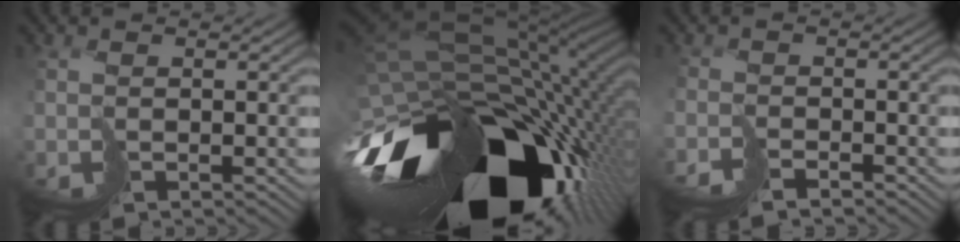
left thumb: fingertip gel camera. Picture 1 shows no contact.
{"total": 17.6, "force": [-6.5, 9.8, 13.1], "torque": [-0.280, -0.067, -0.059]}
{"total": 2.0, "force": [-2.0, -0.1, -0.2], "torque": [0.023, 0.001, -0.038]}